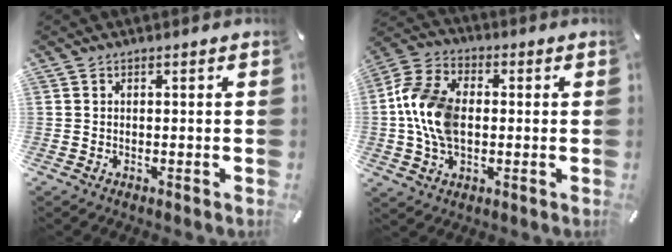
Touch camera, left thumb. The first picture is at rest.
{"total": 12.9, "force": [-0.4, 8.9, 9.3], "torque": [-0.206, 0.015, -0.005]}